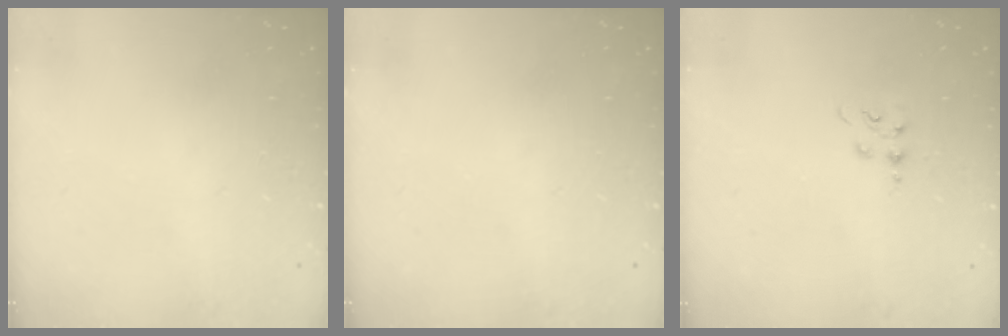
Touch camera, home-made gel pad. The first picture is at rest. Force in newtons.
{"total": 0.0}
{"total": 4.1, "press": 4.1, "slide": 0.6}